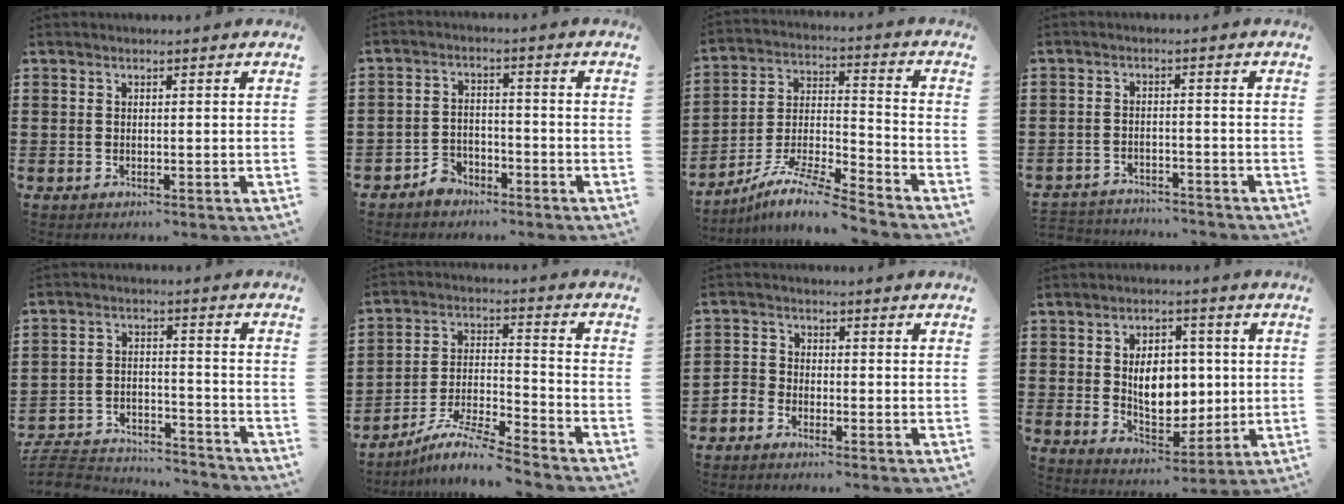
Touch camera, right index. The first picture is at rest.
{"total": 3.7, "force": [-3.1, 1.9, 0.8], "torque": [-0.023, 0.011, -0.062]}
{"total": 9.6, "force": [-8.5, 0.5, 4.5], "torque": [-0.091, 0.005, -0.171]}
{"total": 3.2, "force": [-3.2, 0.1, -0.1], "torque": [-0.007, -0.005, -0.069]}
{"total": 6.6, "force": [-6.4, 1.0, 1.5], "torque": [-0.039, 0.004, -0.128]}
{"total": 7.6, "force": [-7.1, -0.3, 2.9], "torque": [-0.060, -0.005, -0.139]}
{"total": 2.1, "force": [-1.9, 0.9, 0.0], "torque": [-0.008, 0.007, -0.043]}
{"total": 7.9, "force": [0.8, 5.3, 5.8], "torque": [-0.090, 0.005, 0.009]}